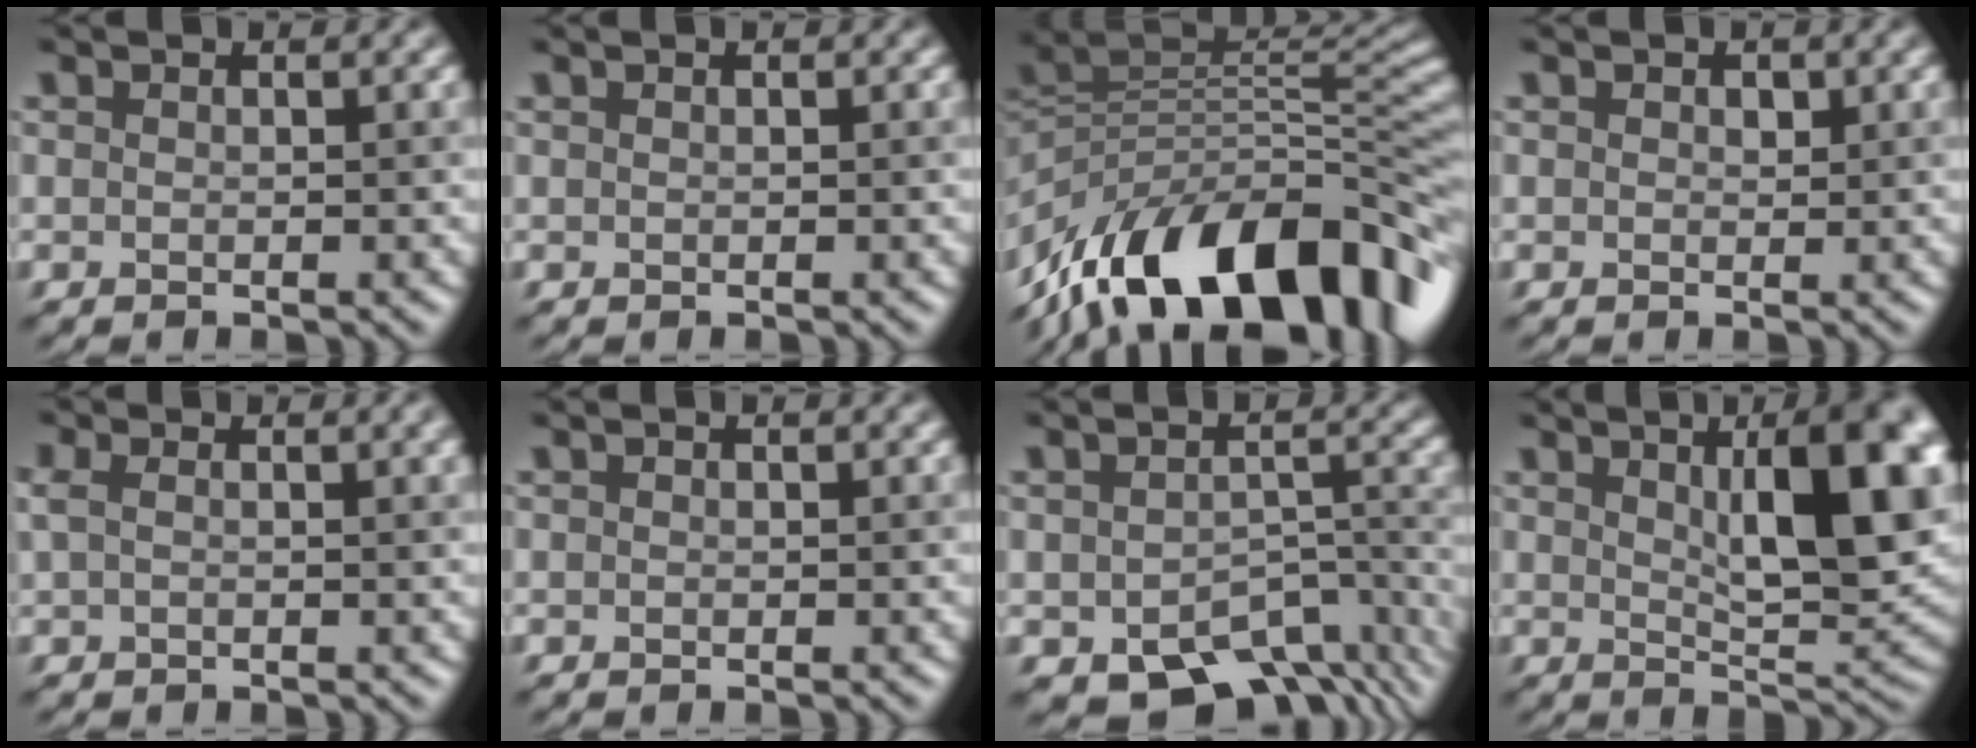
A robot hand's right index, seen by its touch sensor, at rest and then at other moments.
{"total": 0.0}
{"total": 15.4, "force": [-7.5, 7.1, 11.4], "torque": [-0.191, 0.014, -0.129]}
{"total": 0.8, "force": [0.3, 0.6, 0.5], "torque": [-0.005, 0.001, 0.004]}
{"total": 3.7, "force": [1.4, 1.8, 2.9], "torque": [-0.053, 0.017, 0.001]}
{"total": 0.0}
{"total": 8.8, "force": [-5.3, 5.0, 5.0], "torque": [-0.071, -0.036, -0.069]}
{"total": 10.6, "force": [3.0, 3.2, 9.6], "torque": [-0.122, 0.005, 0.052]}